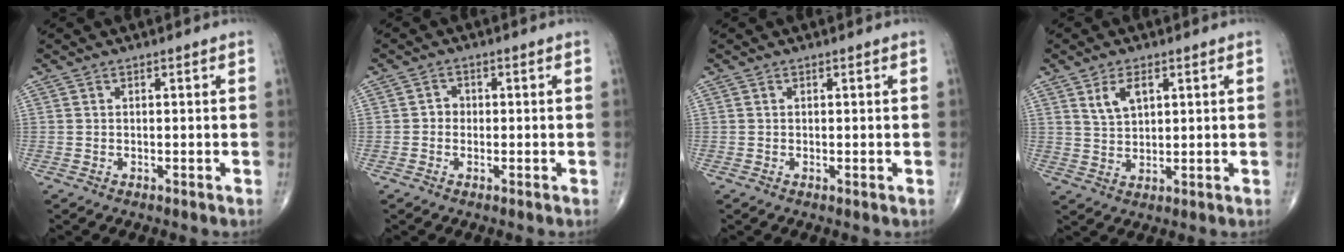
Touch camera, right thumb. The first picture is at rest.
{"total": 1.8, "force": [-0.3, 1.6, 0.7], "torque": [0.003, 0.008, -0.010]}
{"total": 0.0}
{"total": 5.0, "force": [2.3, 2.6, 3.5], "torque": [-0.058, -0.011, 0.048]}